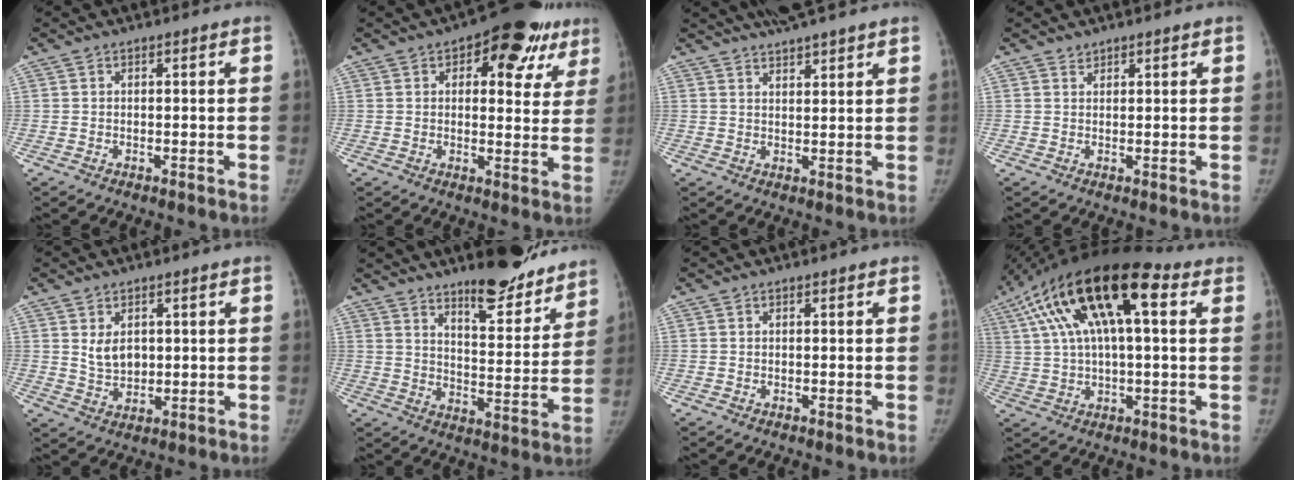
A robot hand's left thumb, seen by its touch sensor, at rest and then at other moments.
{"total": 16.1, "force": [8.0, 8.2, 11.3], "torque": [-0.081, -0.014, 0.095]}
{"total": 7.0, "force": [5.9, 0.7, 3.7], "torque": [-0.046, -0.001, 0.097]}
{"total": 1.1, "force": [1.0, 0.4, 0.0], "torque": [0.009, -0.008, 0.015]}
{"total": 5.3, "force": [1.4, 3.7, 3.5], "torque": [-0.043, -0.014, 0.034]}
{"total": 15.4, "force": [12.2, 4.4, 8.2], "torque": [-0.068, -0.092, 0.182]}
{"total": 0.0}
{"total": 21.7, "force": [7.9, 8.2, 18.4], "torque": [-0.337, 0.029, 0.128]}